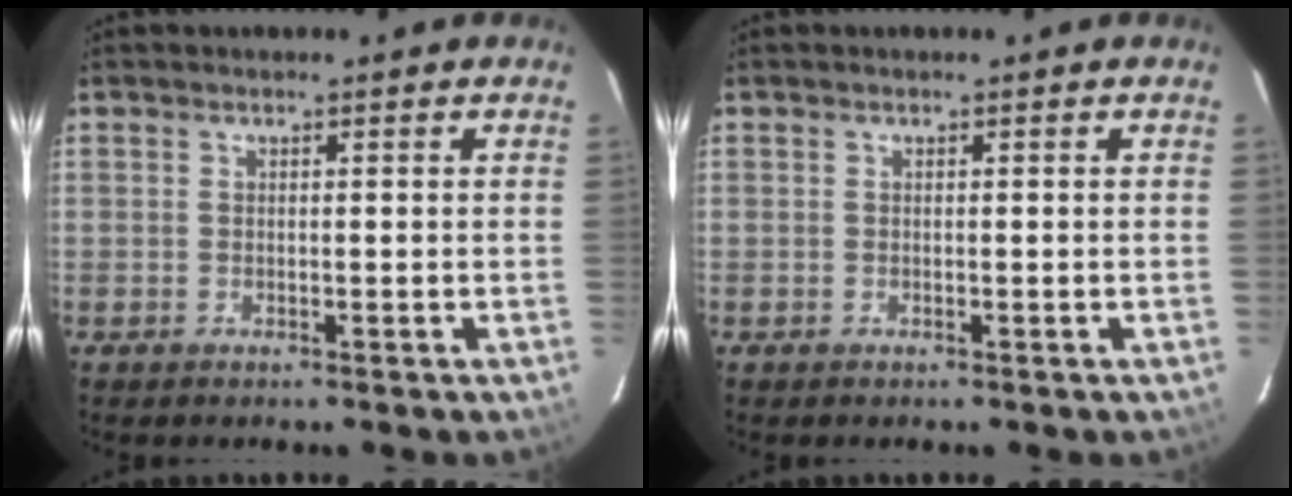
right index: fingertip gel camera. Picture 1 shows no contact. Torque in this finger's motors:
{"motor_torque": [0.00, 0.00, 0.01, 0.00]}